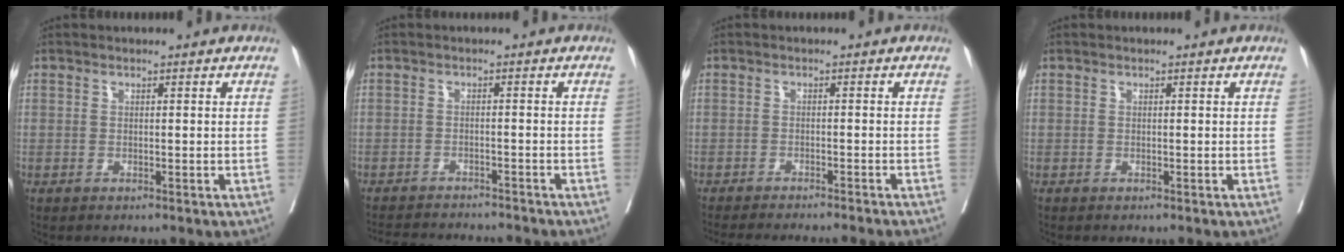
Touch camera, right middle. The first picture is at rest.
{"total": 9.6, "force": [-9.3, 0.5, 2.4], "torque": [-0.029, -0.001, -0.133]}
{"total": 12.8, "force": [-11.7, -0.2, 5.1], "torque": [-0.055, -0.027, -0.155]}
{"total": 0.0}